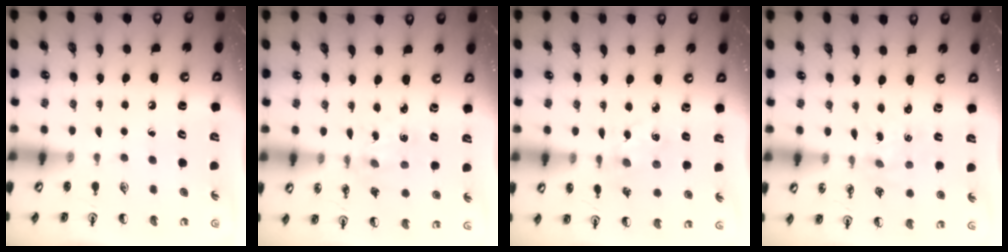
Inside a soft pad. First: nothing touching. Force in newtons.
{"total": 1.8, "press": 1.8, "slide": 0.3}
{"total": 1.9, "press": 1.8, "slide": 0.5}
{"total": 0.7, "press": 0.7, "slide": 0.1}